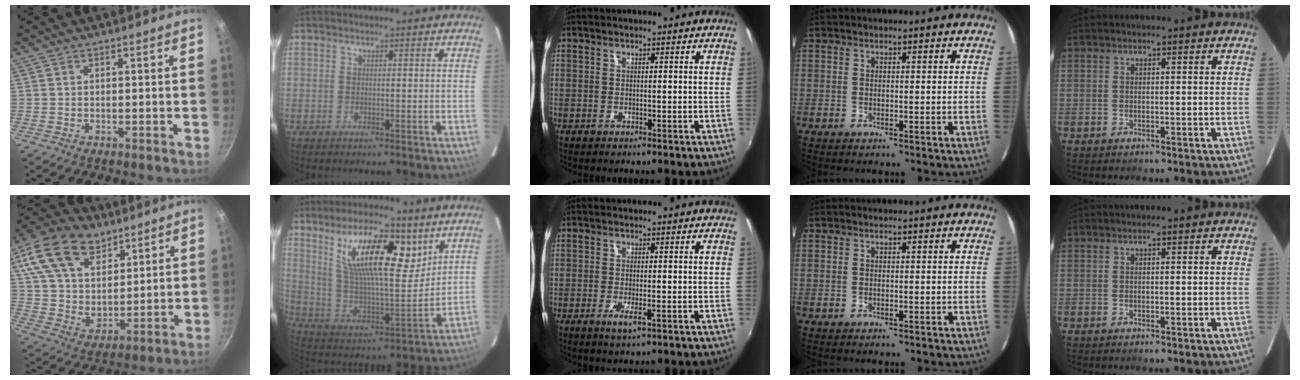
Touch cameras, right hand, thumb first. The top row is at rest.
{"thumb": {"total": 21.9, "force": [11.6, 13.9, 12.3], "torque": [-0.211, -0.022, 0.211]}, "index": {"total": 20.0, "force": [10.0, 6.9, 15.9], "torque": [-0.274, 0.007, 0.182]}, "middle": {"total": 3.0, "force": [-1.3, 0.5, 2.7], "torque": [-0.055, -0.010, -0.022]}}